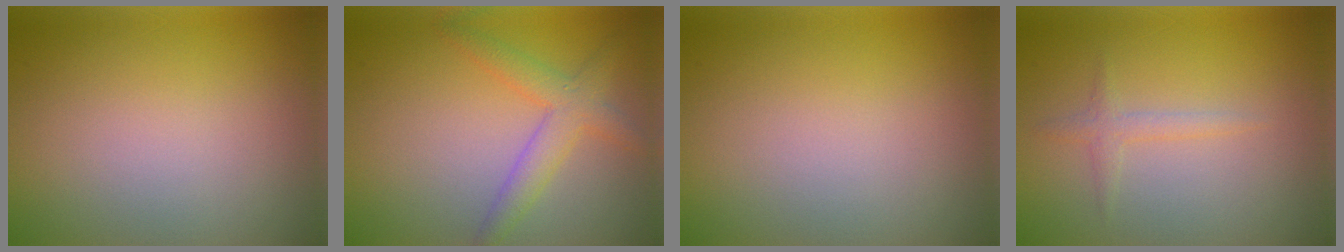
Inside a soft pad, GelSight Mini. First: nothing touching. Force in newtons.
{"total": 2.4, "press": 2.4, "slide": 0.2}
{"total": 0.0}
{"total": 1.3, "press": 1.2, "slide": 0.0}